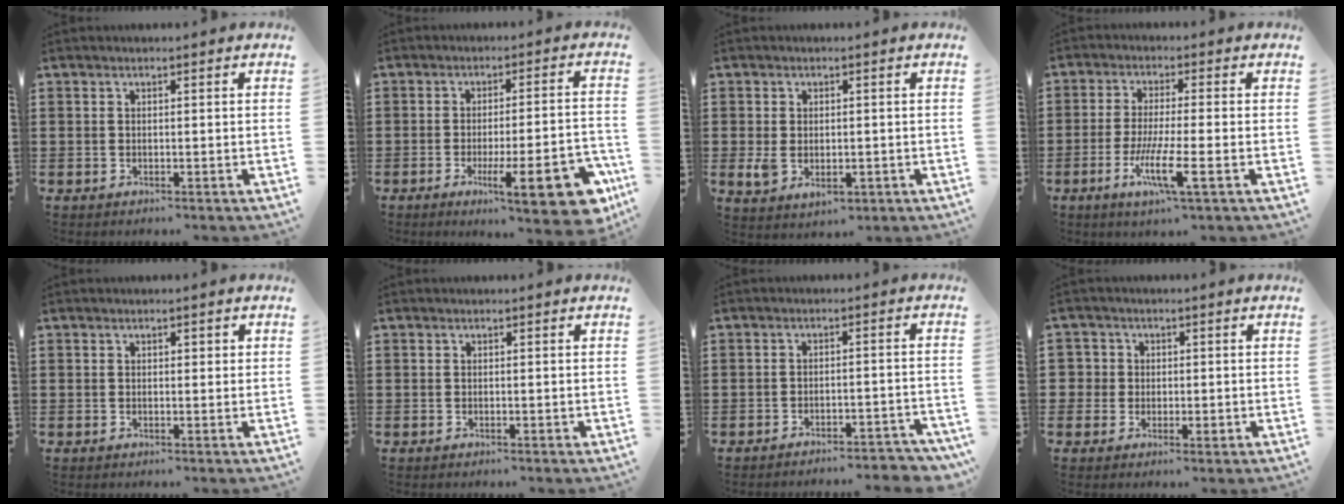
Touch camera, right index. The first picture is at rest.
{"total": 13.3, "force": [-6.1, 2.6, 11.6], "torque": [-0.164, -0.002, -0.093]}
{"total": 2.9, "force": [-0.4, 1.8, 2.3], "torque": [-0.061, -0.005, -0.011]}
{"total": 7.6, "force": [-2.9, 0.7, 7.0], "torque": [-0.141, -0.016, -0.055]}
{"total": 0.6, "force": [0.3, 0.4, 0.4], "torque": [-0.009, 0.004, 0.004]}
{"total": 0.0}
{"total": 3.0, "force": [-2.9, 0.1, 0.5], "torque": [-0.014, 0.000, -0.061]}
{"total": 2.8, "force": [0.3, 2.8, 0.3], "torque": [-0.020, 0.009, 0.004]}